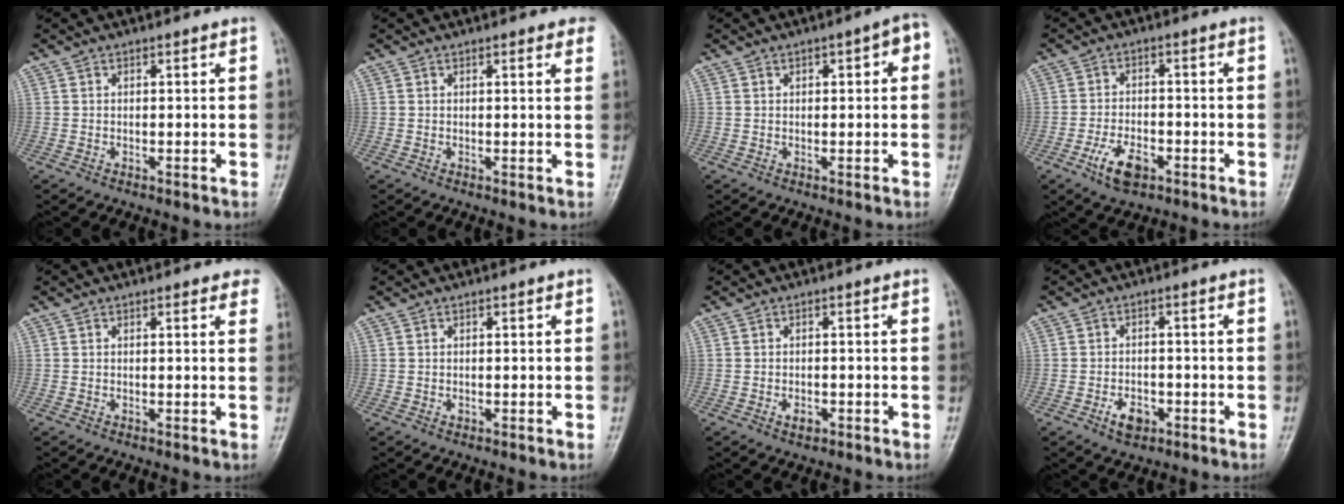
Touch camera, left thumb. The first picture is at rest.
{"total": 2.9, "force": [1.8, 1.0, 2.1], "torque": [-0.010, 0.000, 0.014]}
{"total": 4.4, "force": [1.0, 1.9, 3.8], "torque": [-0.040, 0.015, 0.009]}
{"total": 6.7, "force": [-3.4, 3.5, 4.6], "torque": [-0.082, 0.016, -0.059]}
{"total": 2.5, "force": [1.6, 1.1, 1.6], "torque": [0.002, -0.001, 0.008]}
{"total": 0.7, "force": [-0.1, 0.5, 0.4], "torque": [-0.001, 0.001, -0.001]}
{"total": 2.2, "force": [-1.1, 1.4, 1.4], "torque": [-0.021, 0.007, -0.016]}
{"total": 4.4, "force": [-2.1, 2.8, 2.6], "torque": [-0.035, 0.012, -0.034]}